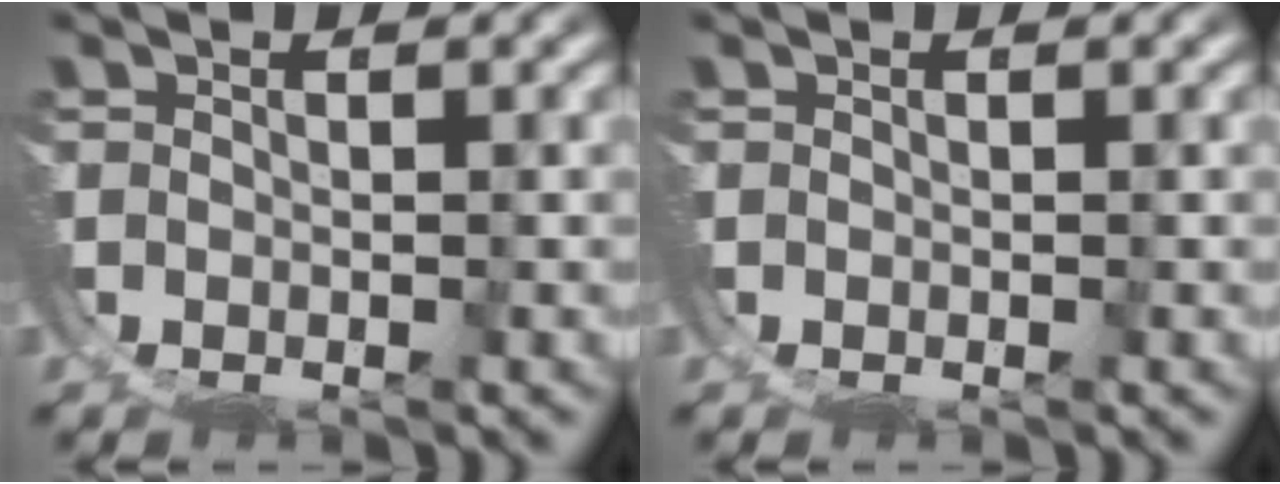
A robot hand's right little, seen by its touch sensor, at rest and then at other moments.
{"total": 0.0}